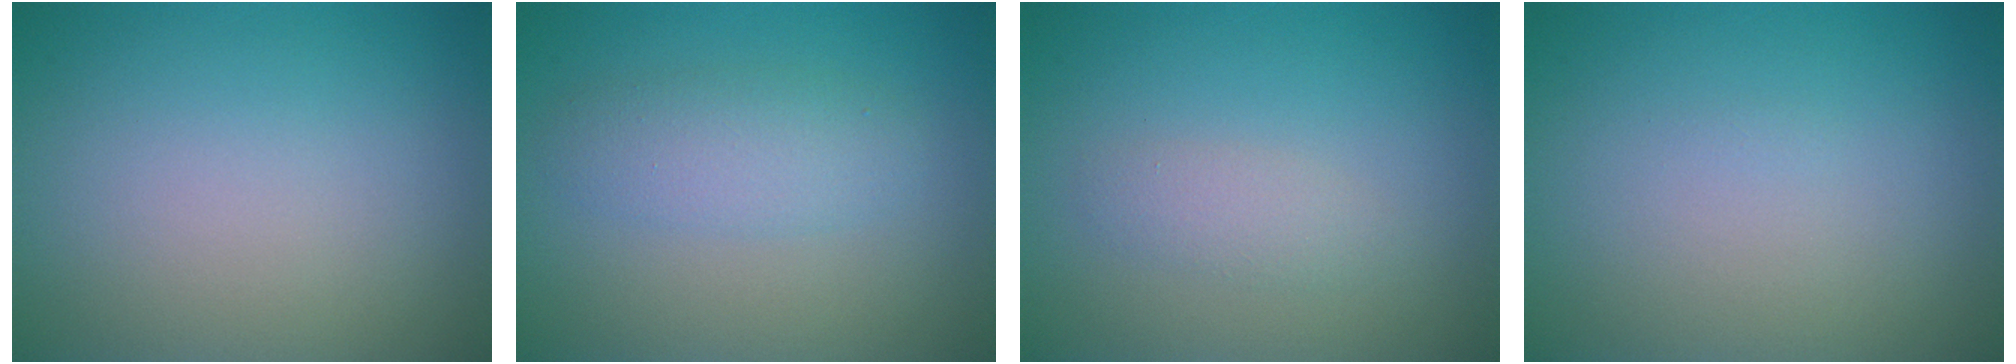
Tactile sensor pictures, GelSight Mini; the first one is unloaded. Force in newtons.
{"total": 2.9, "press": 2.9, "slide": 0.1}
{"total": 1.5, "press": 1.5, "slide": 0.1}
{"total": 0.0}